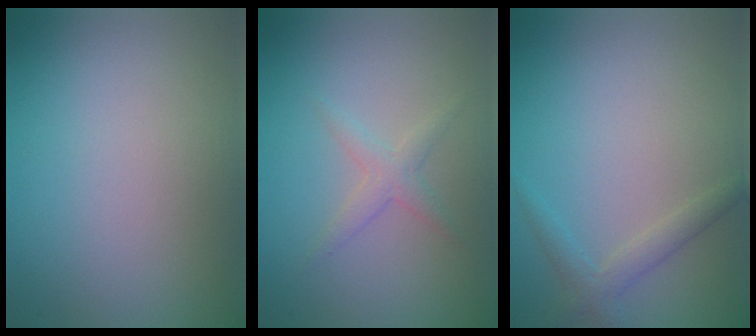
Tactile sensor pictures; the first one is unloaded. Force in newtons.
{"total": 1.6, "press": 1.6, "slide": 0.1}
{"total": 1.9, "press": 1.9, "slide": 0.2}